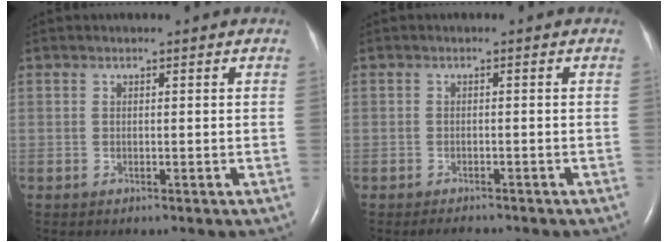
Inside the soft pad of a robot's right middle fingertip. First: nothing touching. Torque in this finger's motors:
{"motor_torque": [0.45, -0.50, 0.01, 0.00]}